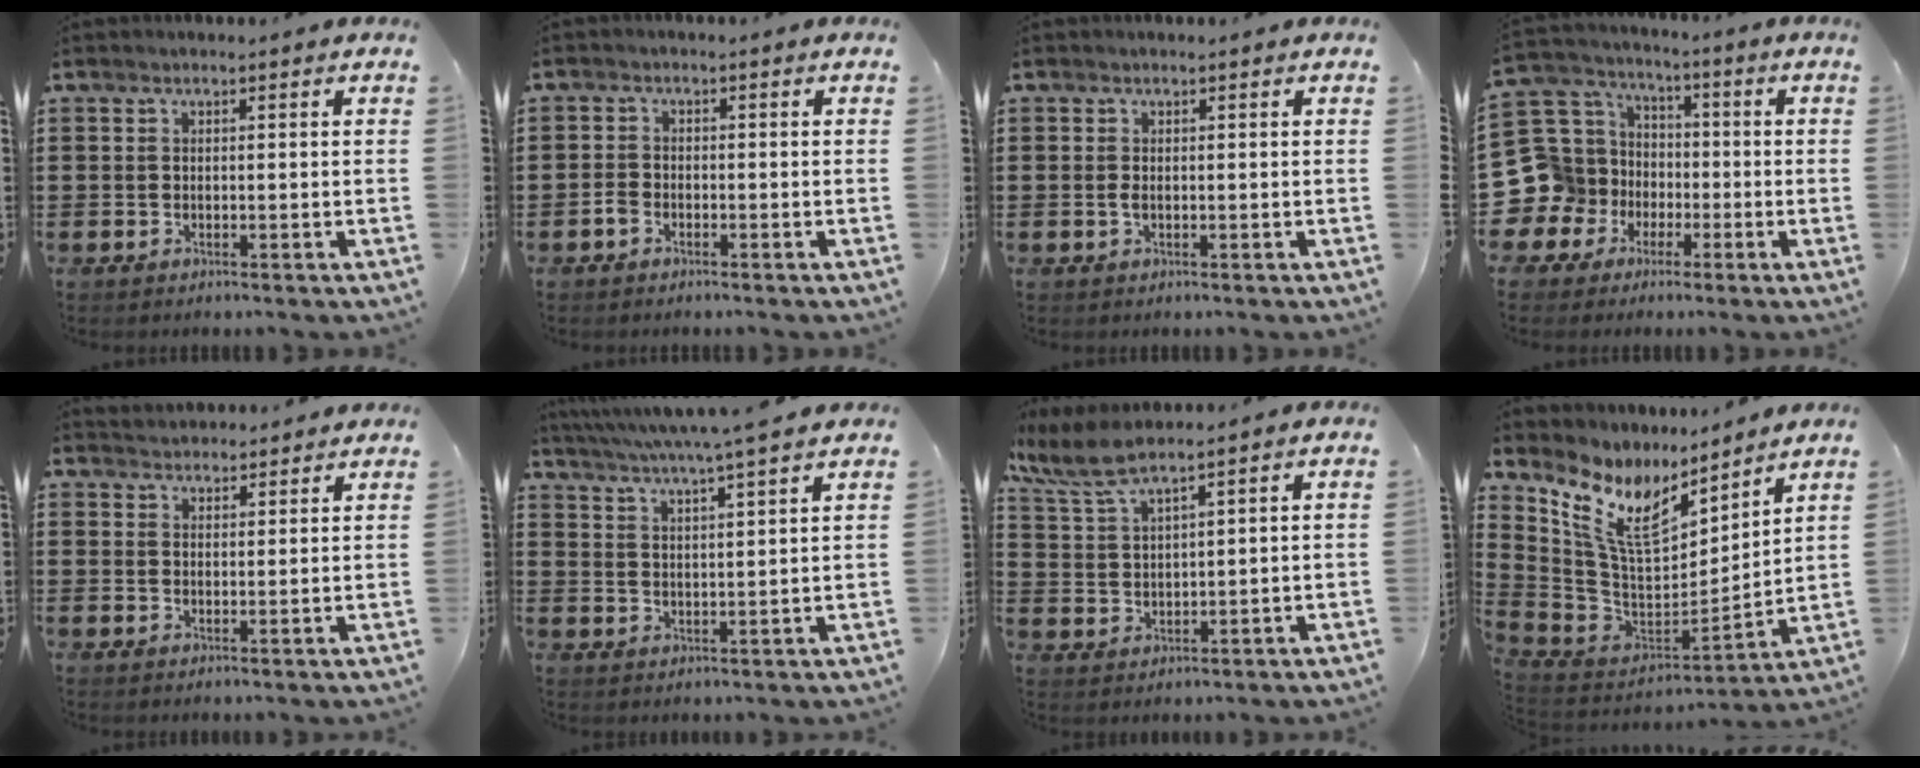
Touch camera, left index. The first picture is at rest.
{"total": 1.6, "force": [-1.2, 1.0, 0.7], "torque": [-0.024, 0.000, -0.026]}
{"total": 0.8, "force": [-0.1, 0.3, 0.8], "torque": [-0.017, -0.001, -0.002]}
{"total": 12.3, "force": [-3.3, 11.5, 2.9], "torque": [-0.141, 0.001, -0.054]}
{"total": 2.7, "force": [2.6, 0.0, -0.7], "torque": [0.005, -0.007, 0.050]}
{"total": 5.0, "force": [4.5, -1.1, 1.9], "torque": [-0.056, -0.032, 0.073]}
{"total": 6.0, "force": [5.1, 0.7, 3.1], "torque": [-0.079, -0.014, 0.091]}
{"total": 10.7, "force": [7.3, 4.2, 6.6], "torque": [-0.175, -0.058, 0.129]}